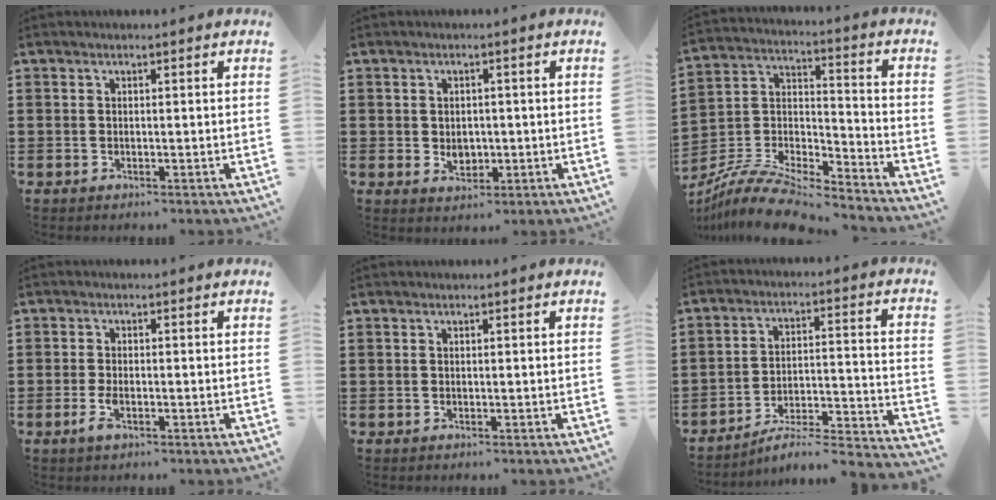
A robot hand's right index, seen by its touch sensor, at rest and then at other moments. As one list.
[{"total": 2.4, "force": [0.0, 1.9, 1.4], "torque": [-0.023, 0.003, -0.004]}, {"total": 10.2, "force": [-9.4, 2.0, 3.6], "torque": [-0.072, 0.017, -0.187]}, {"total": 2.5, "force": [-1.0, 0.8, 2.1], "torque": [-0.054, -0.008, -0.022]}, {"total": 0.0}, {"total": 3.9, "force": [-3.3, 0.4, 2.0], "torque": [-0.042, -0.021, -0.071]}]